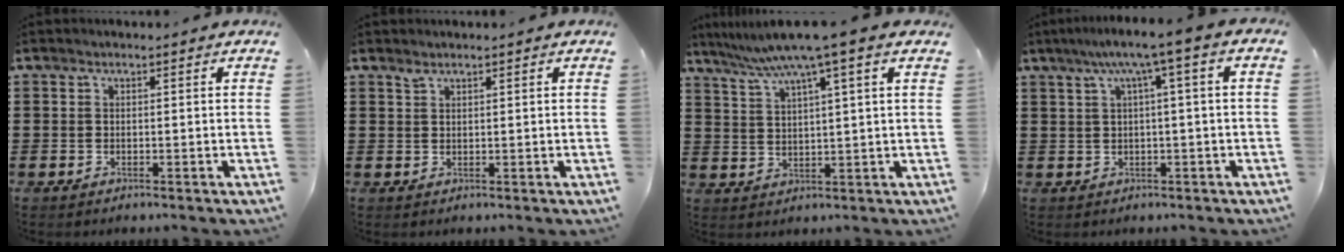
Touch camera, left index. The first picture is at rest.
{"total": 1.2, "force": [1.1, 0.3, 0.3], "torque": [-0.010, 0.001, 0.021]}
{"total": 6.9, "force": [4.9, -0.4, 4.7], "torque": [-0.105, -0.018, 0.081]}
{"total": 5.0, "force": [0.9, -0.5, 4.9], "torque": [-0.095, -0.003, 0.008]}